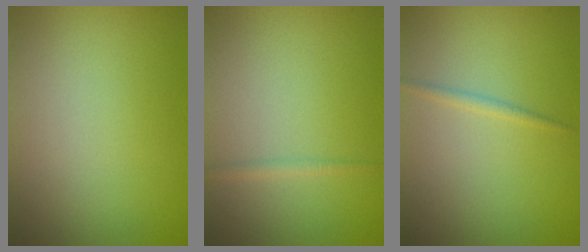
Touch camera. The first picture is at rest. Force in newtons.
{"total": 0.8, "press": 0.8, "slide": 0.1}
{"total": 0.8, "press": 0.8, "slide": 0.0}